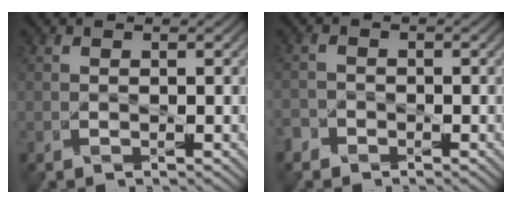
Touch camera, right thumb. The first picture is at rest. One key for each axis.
{"total": 1.6, "fx": -1.3, "fy": 0.9, "fz": 0.3, "tx": -0.006, "ty": 0.002, "tz": -0.033}